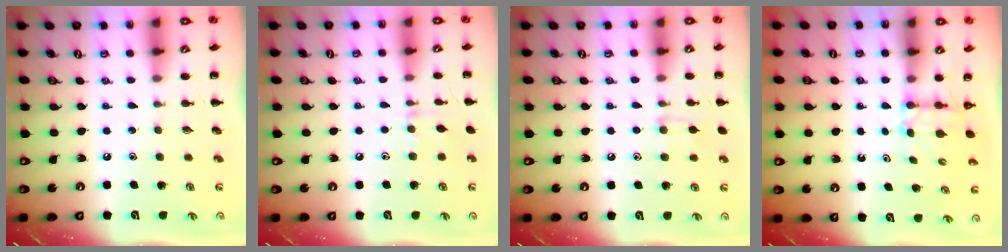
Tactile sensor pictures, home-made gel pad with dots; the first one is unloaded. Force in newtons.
{"total": 5.0, "press": 4.8, "slide": 1.3}
{"total": 6.5, "press": 6.1, "slide": 2.2}
{"total": 2.8, "press": 2.6, "slide": 1.1}